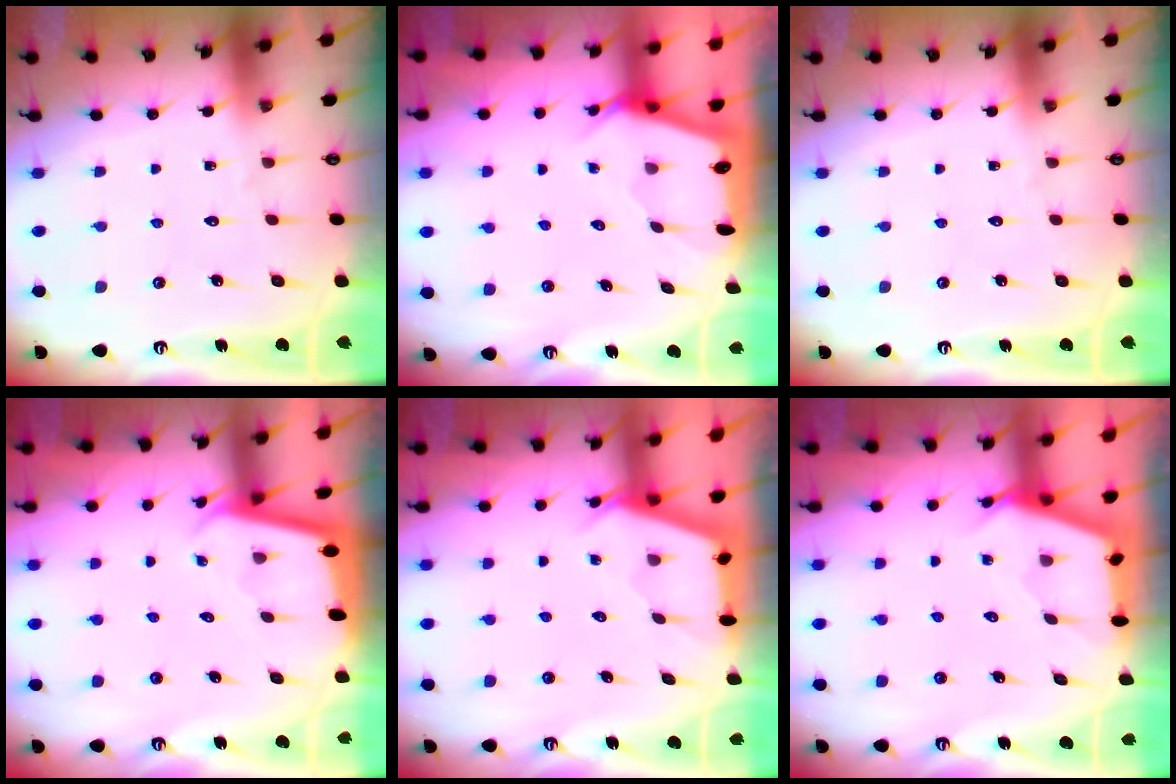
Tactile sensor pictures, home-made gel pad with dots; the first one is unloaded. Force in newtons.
{"total": 2.3, "press": 2.3, "slide": 0.3}
{"total": 0.0}
{"total": 1.8, "press": 1.8, "slide": 0.2}
{"total": 2.6, "press": 2.6, "slide": 0.3}
{"total": 2.7, "press": 2.7, "slide": 0.4}